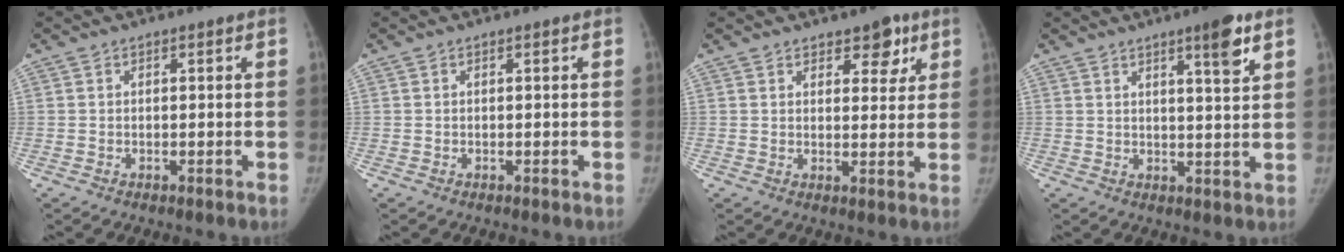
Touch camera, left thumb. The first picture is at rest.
{"total": 0.0}
{"total": 5.2, "force": [3.1, 3.2, 2.7], "torque": [0.001, -0.015, 0.038]}
{"total": 6.0, "force": [3.7, 0.7, 4.8], "torque": [-0.065, -0.024, 0.053]}